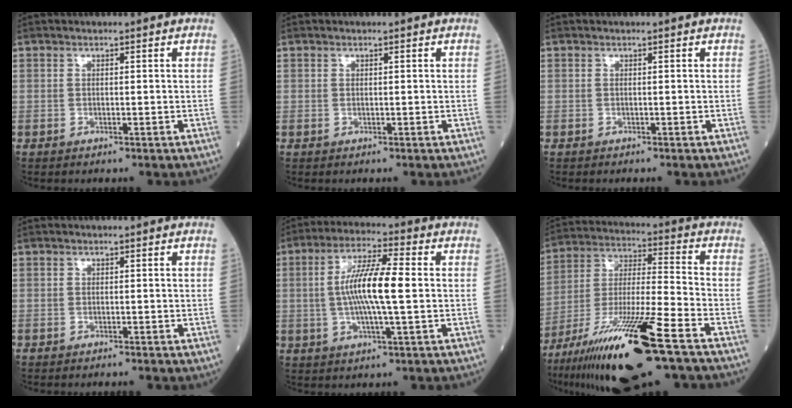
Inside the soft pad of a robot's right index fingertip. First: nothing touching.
{"total": 0.0}
{"total": 0.0}
{"total": 0.0}
{"total": 10.5, "force": [0.3, 0.9, 10.4], "torque": [-0.200, 0.006, 0.001]}
{"total": 21.3, "force": [-12.6, 1.8, 17.1], "torque": [-0.317, -0.044, -0.224]}